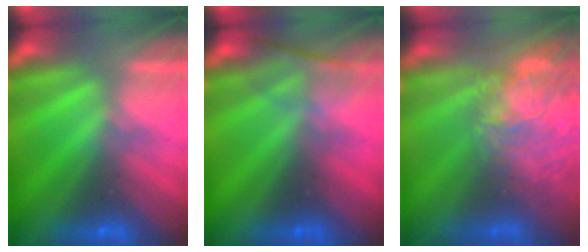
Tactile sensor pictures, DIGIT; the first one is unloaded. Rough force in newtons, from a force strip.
{"total": 2.3}
{"total": 8.7}